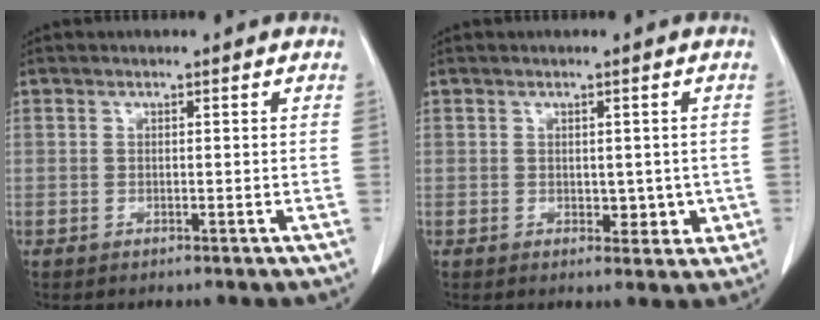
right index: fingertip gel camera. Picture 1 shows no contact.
{"total": 3.3, "force": [-0.1, 2.2, 2.4], "torque": [-0.021, -0.002, 0.005]}